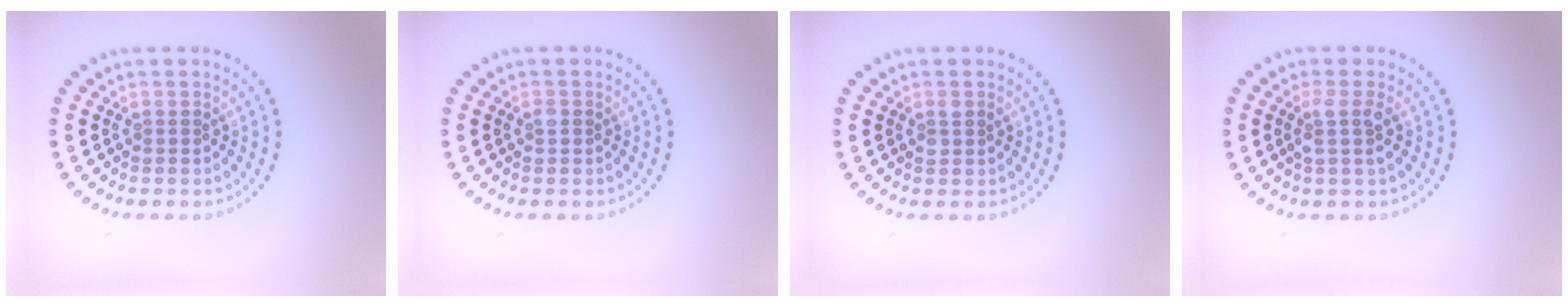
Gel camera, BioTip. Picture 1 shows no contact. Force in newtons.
{"total": 0.9, "press": 0.8, "slide": 0.1}
{"total": 1.1, "press": 1.0, "slide": 0.4}
{"total": 1.9, "press": 1.5, "slide": 1.1}